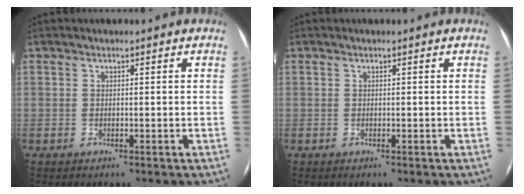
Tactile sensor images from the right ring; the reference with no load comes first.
{"total": 0.0}